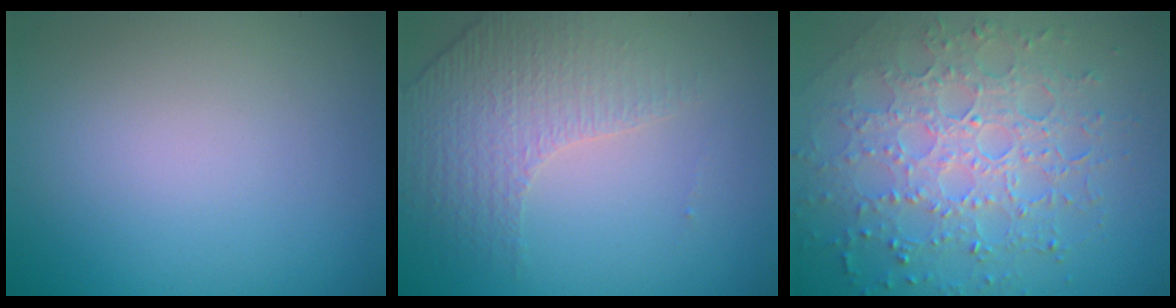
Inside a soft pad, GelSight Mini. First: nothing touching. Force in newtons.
{"total": 4.4, "press": 3.0, "slide": 3.3}
{"total": 7.0, "press": 5.0, "slide": 4.9}